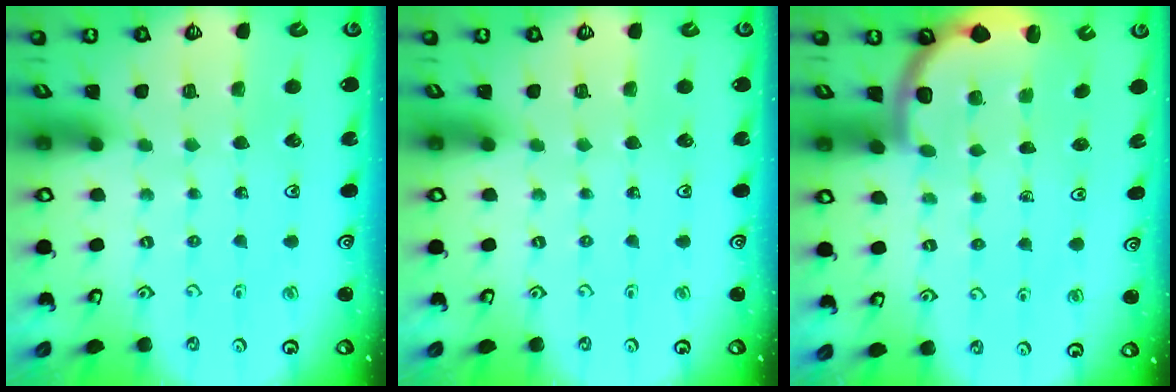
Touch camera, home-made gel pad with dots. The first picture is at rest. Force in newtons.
{"total": 0.0}
{"total": 2.6, "press": 2.6, "slide": 0.3}